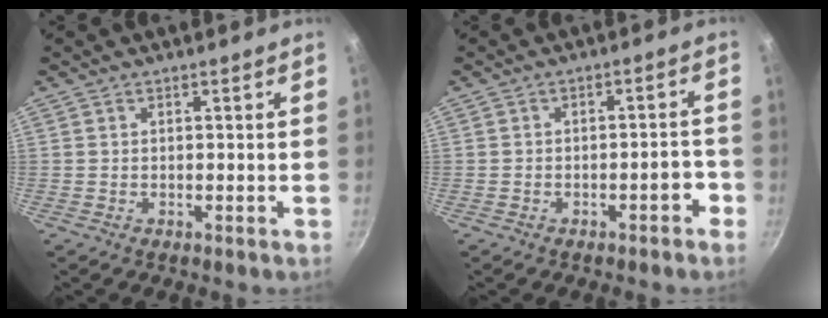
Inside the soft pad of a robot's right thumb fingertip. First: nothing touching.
{"total": 3.4, "force": [-2.0, 1.4, 2.4], "torque": [-0.019, 0.030, -0.020]}